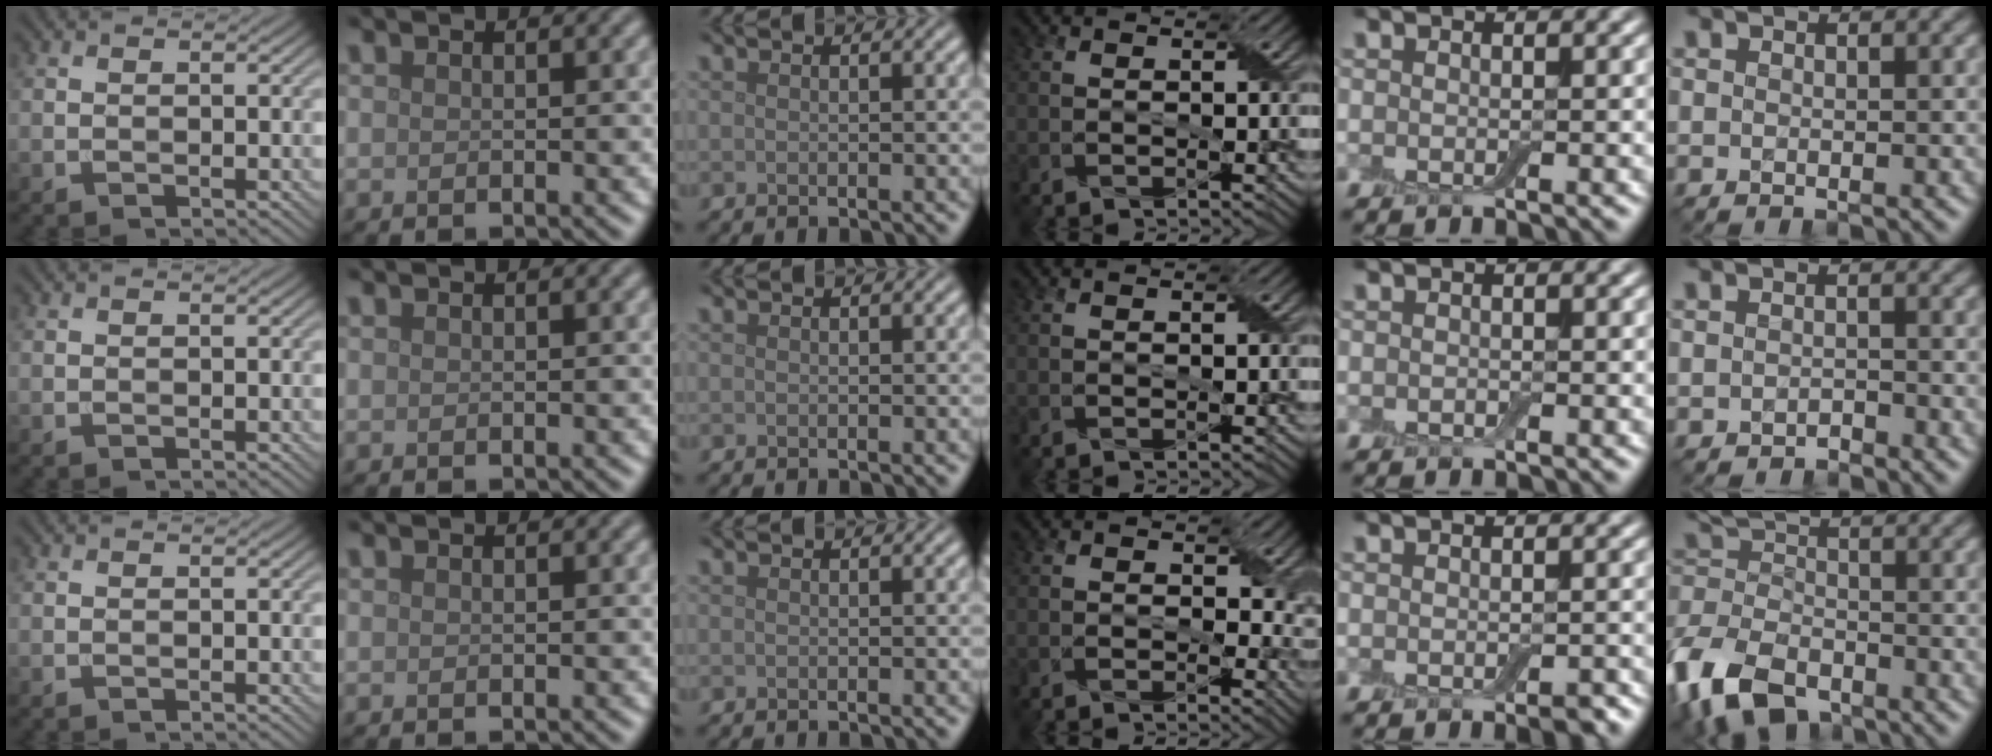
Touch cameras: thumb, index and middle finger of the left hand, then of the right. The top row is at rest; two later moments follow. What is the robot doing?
{"motion": "peel", "object": "aluminum foil"}